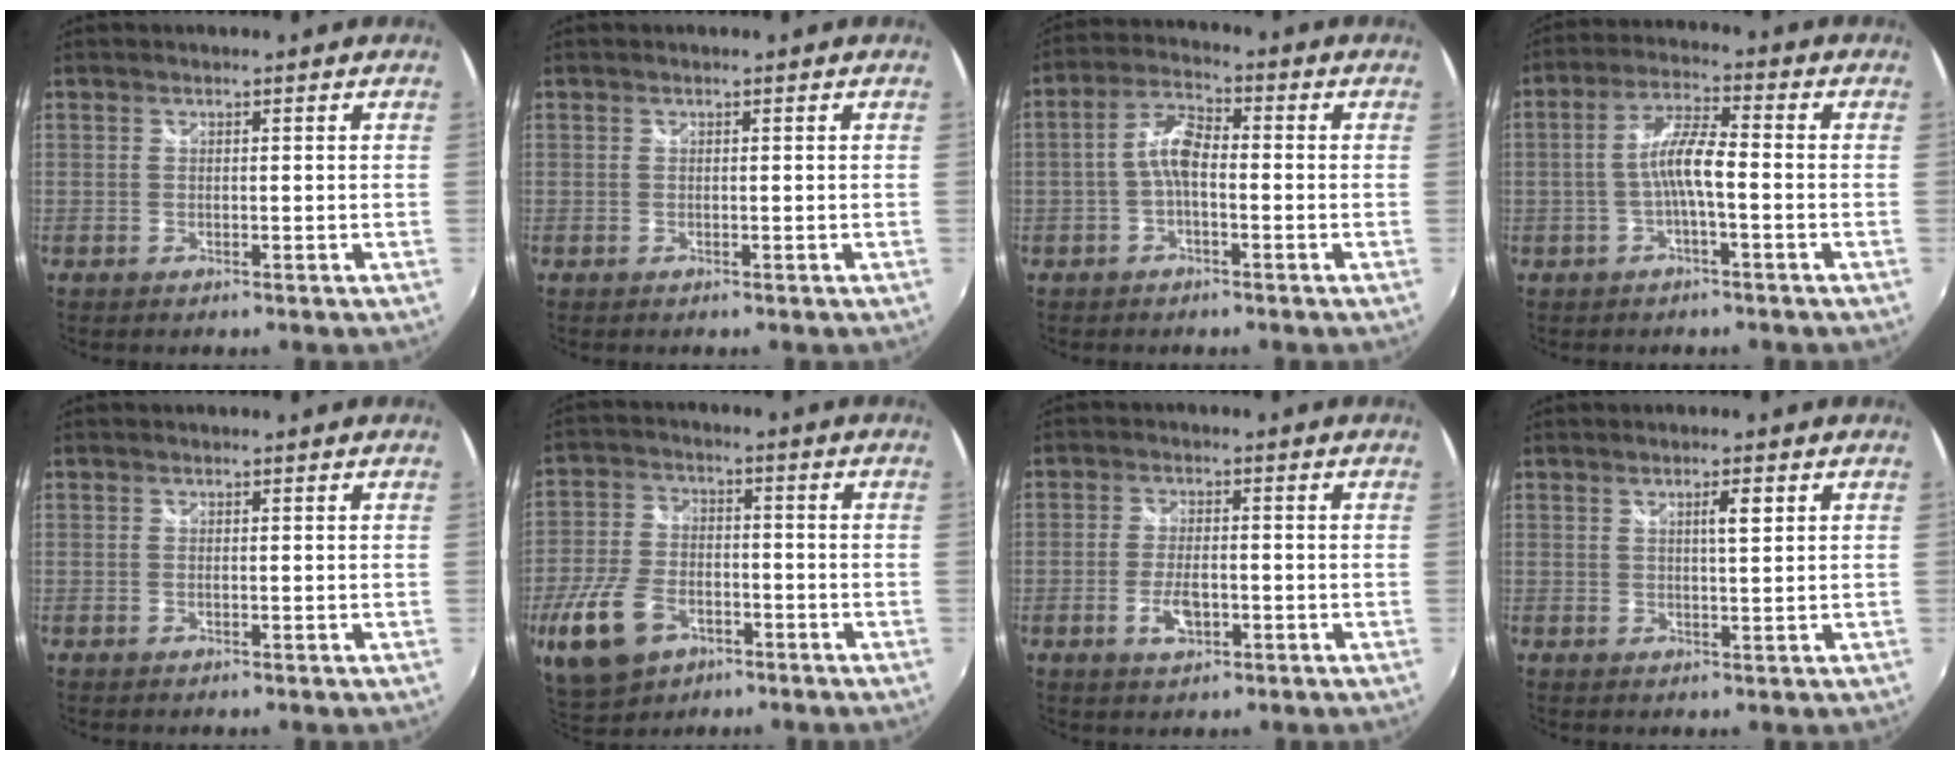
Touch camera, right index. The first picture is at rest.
{"total": 0.0}
{"total": 5.6, "force": [-1.4, 2.3, 4.9], "torque": [-0.104, 0.018, -0.031]}
{"total": 6.5, "force": [-1.6, 0.9, 6.2], "torque": [-0.130, 0.013, -0.031]}
{"total": 0.0}
{"total": 14.4, "force": [-6.6, 9.4, 8.7], "torque": [-0.216, -0.006, -0.112]}
{"total": 5.0, "force": [-1.9, 2.3, 4.1], "torque": [-0.086, -0.001, -0.032]}
{"total": 2.8, "force": [1.2, 0.2, 2.5], "torque": [-0.040, 0.006, 0.022]}